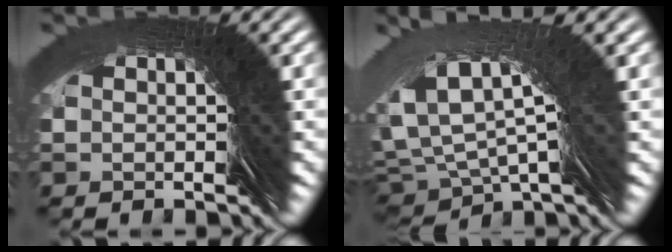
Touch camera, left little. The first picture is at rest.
{"total": 2.1, "force": [1.7, 0.1, 1.2], "torque": [-0.042, 0.016, 0.031]}